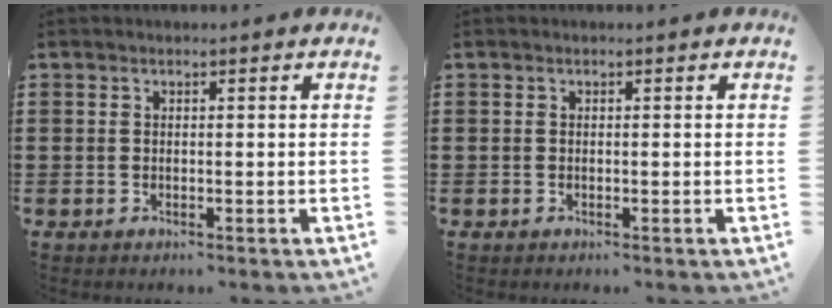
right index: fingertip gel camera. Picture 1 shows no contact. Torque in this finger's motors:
{"motor_torque": [-0.03, 0.00, 0.00, -0.01]}